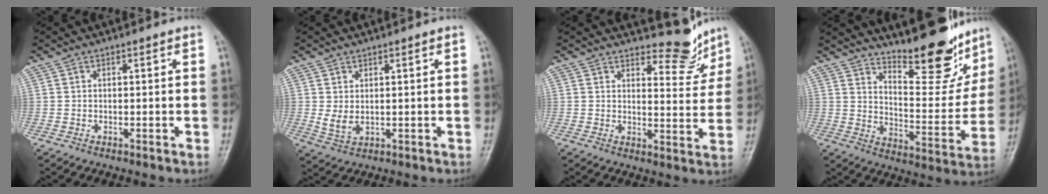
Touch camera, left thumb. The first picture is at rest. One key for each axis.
{"total": 3.6, "fx": 0.5, "fy": 2.2, "fz": 2.7, "tx": -0.050, "ty": -0.008, "tz": 0.017}
{"total": 6.8, "fx": 6.2, "fy": 2.5, "fz": 1.5, "tx": 0.005, "ty": -0.060, "tz": 0.082}
{"total": 17.0, "fx": 14.0, "fy": 5.0, "fz": 8.2, "tx": -0.073, "ty": -0.113, "tz": 0.204}